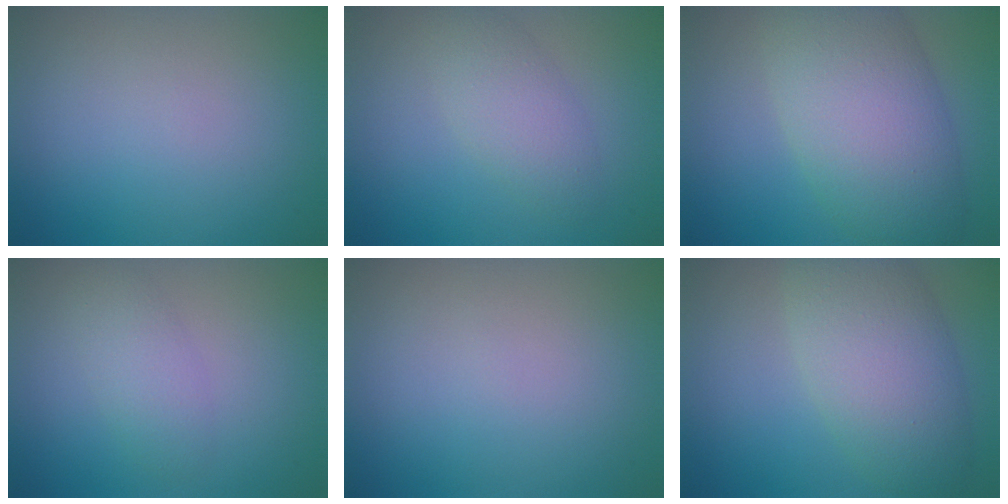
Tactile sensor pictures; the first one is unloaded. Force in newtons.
{"total": 2.9, "press": 2.9, "slide": 0.1}
{"total": 9.3, "press": 9.2, "slide": 0.6}
{"total": 2.2, "press": 2.2, "slide": 0.0}
{"total": 0.0}
{"total": 7.0, "press": 7.0, "slide": 0.3}